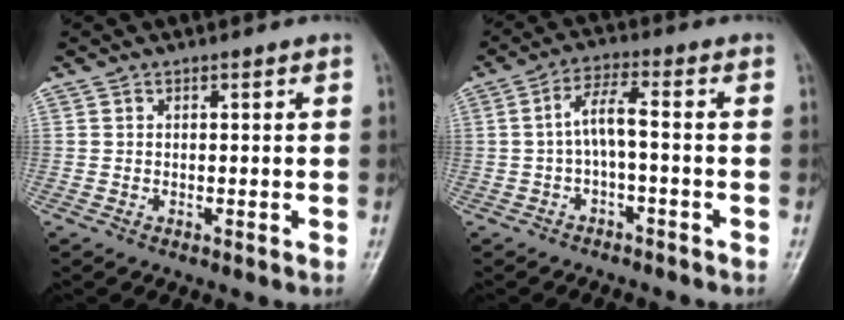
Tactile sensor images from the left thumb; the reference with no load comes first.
{"total": 5.0, "force": [-0.9, 1.1, 4.8], "torque": [-0.098, 0.033, -0.021]}